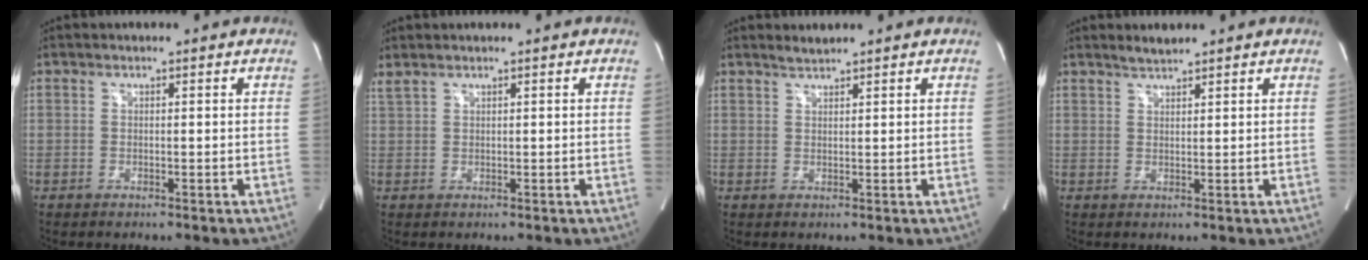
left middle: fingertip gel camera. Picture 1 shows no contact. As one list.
[{"total": 1.3, "force": [1.2, 0.0, 0.5], "torque": [-0.024, 0.015, 0.032]}, {"total": 1.4, "force": [1.4, -0.1, 0.2], "torque": [-0.006, 0.003, 0.030]}, {"total": 1.9, "force": [1.8, 0.1, 0.5], "torque": [-0.015, 0.004, 0.038]}]